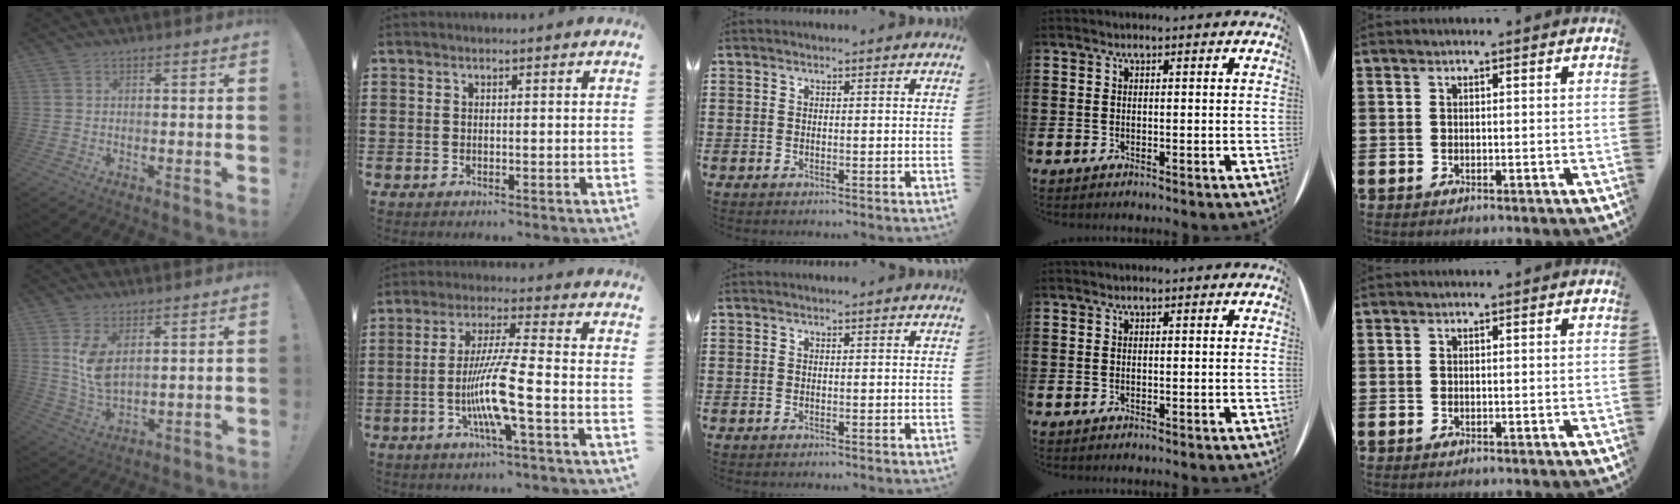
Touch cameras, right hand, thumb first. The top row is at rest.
{"thumb": {"total": 7.7, "force": [3.5, 3.9, 5.6], "torque": [-0.100, -0.025, 0.061]}, "index": {"total": 9.5, "force": [-2.8, 0.1, 9.1], "torque": [-0.188, -0.020, -0.060]}}